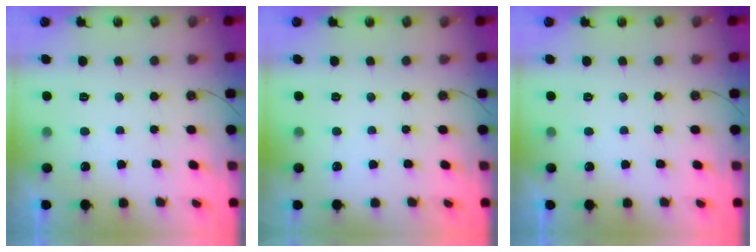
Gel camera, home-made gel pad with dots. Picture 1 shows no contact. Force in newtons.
{"total": 0.0}
{"total": 0.0}